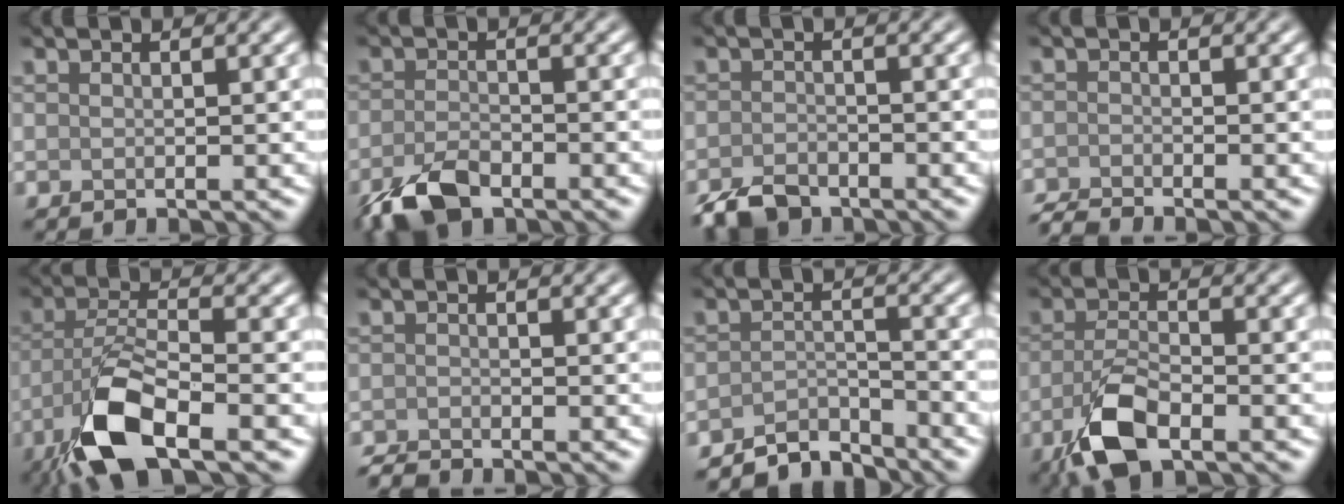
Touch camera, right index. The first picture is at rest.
{"total": 4.5, "force": [-3.1, 1.8, 2.8], "torque": [-0.055, -0.005, -0.066]}
{"total": 3.3, "force": [-2.7, 1.5, 1.3], "torque": [-0.021, -0.003, -0.056]}
{"total": 2.1, "force": [-2.0, 0.1, 0.6], "torque": [-0.013, -0.009, -0.045]}
{"total": 8.9, "force": [-4.9, 2.9, 6.8], "torque": [-0.136, -0.003, -0.102]}
{"total": 1.7, "force": [-1.7, 0.1, 0.2], "torque": [-0.003, -0.005, -0.038]}
{"total": 3.7, "force": [-3.6, 0.6, 0.8], "torque": [-0.009, 0.007, -0.070]}
{"total": 5.6, "force": [-2.8, 2.4, 4.2], "torque": [-0.096, -0.010, -0.061]}